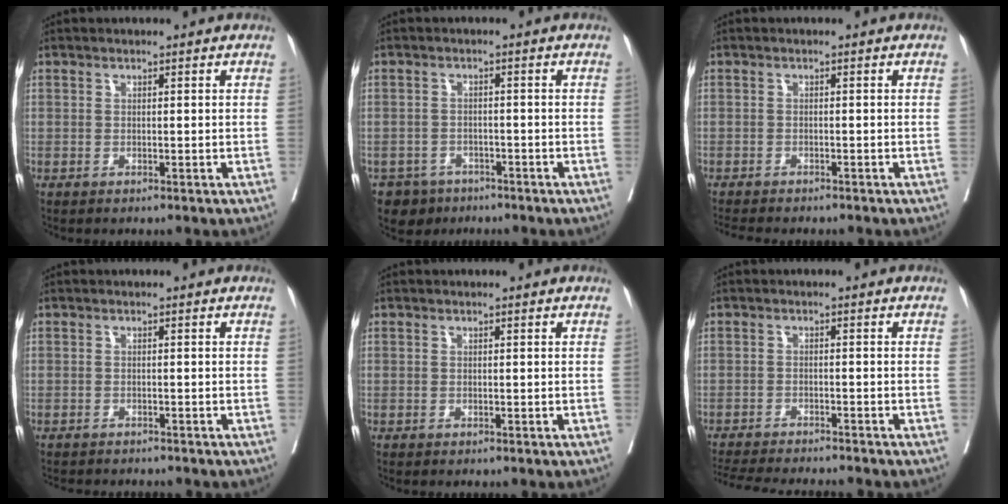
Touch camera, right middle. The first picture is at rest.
{"total": 4.6, "force": [-3.4, 3.1, 0.1], "torque": [0.000, 0.004, -0.053]}
{"total": 6.5, "force": [-5.8, 1.2, 2.8], "torque": [-0.044, -0.008, -0.082]}
{"total": 5.7, "force": [-5.2, 1.4, 1.7], "torque": [-0.017, -0.004, -0.072]}
{"total": 0.0}
{"total": 12.3, "force": [-11.4, 0.7, 4.7], "torque": [-0.073, -0.019, -0.164]}